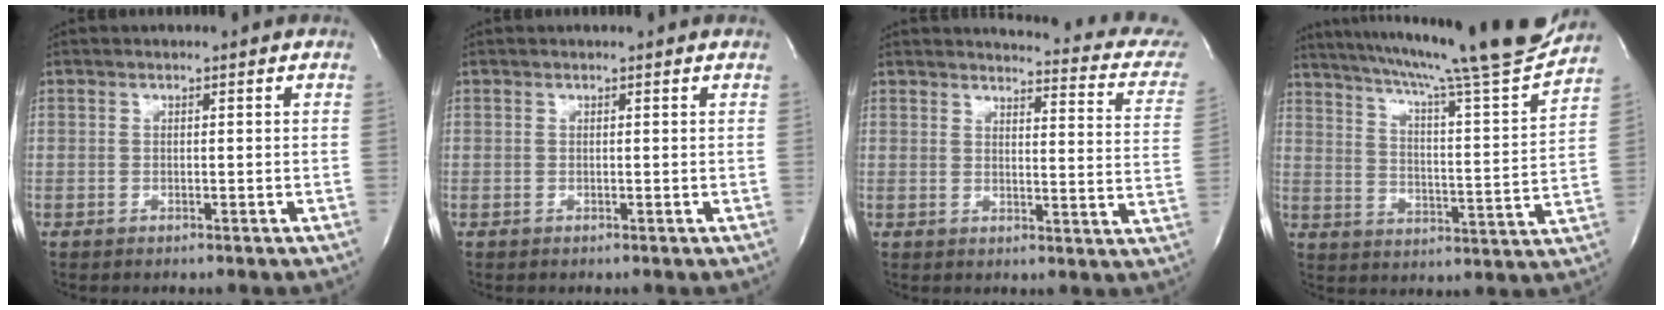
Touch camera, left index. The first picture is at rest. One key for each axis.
{"total": 0.6, "fx": 0.6, "fy": 0.0, "fz": 0.2, "tx": -0.006, "ty": 0.000, "tz": 0.004}
{"total": 14.7, "fx": 13.8, "fy": 2.1, "fz": 4.8, "tx": -0.038, "ty": -0.069, "tz": 0.124}
{"total": 22.9, "fx": 20.2, "fy": -0.9, "fz": 10.9, "tx": -0.182, "ty": -0.046, "tz": 0.279}